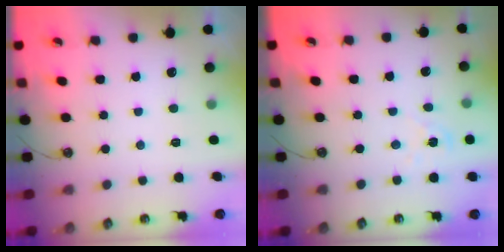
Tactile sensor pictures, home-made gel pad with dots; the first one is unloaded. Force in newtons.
{"total": 4.9, "press": 4.9, "slide": 0.5}